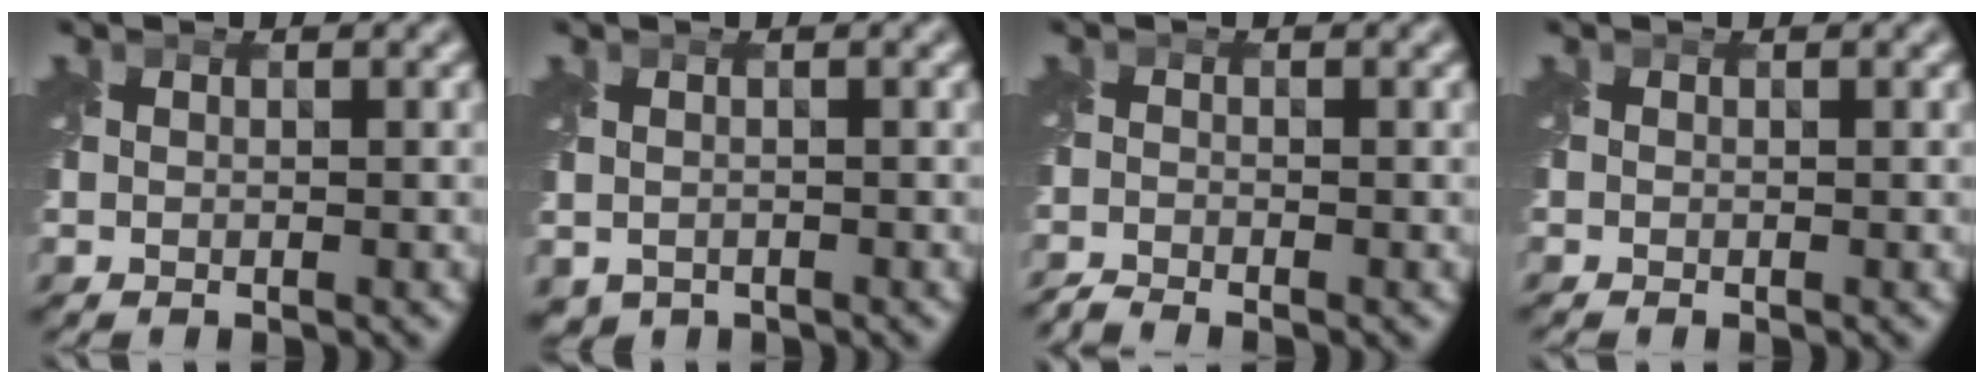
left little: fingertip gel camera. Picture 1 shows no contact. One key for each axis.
{"total": 1.2, "fx": -0.7, "fy": 0.9, "fz": 0.5, "tx": -0.014, "ty": -0.009, "tz": -0.011}
{"total": 1.7, "fx": -1.7, "fy": -0.1, "fz": 0.3, "tx": -0.010, "ty": -0.008, "tz": -0.043}
{"total": 0.0}